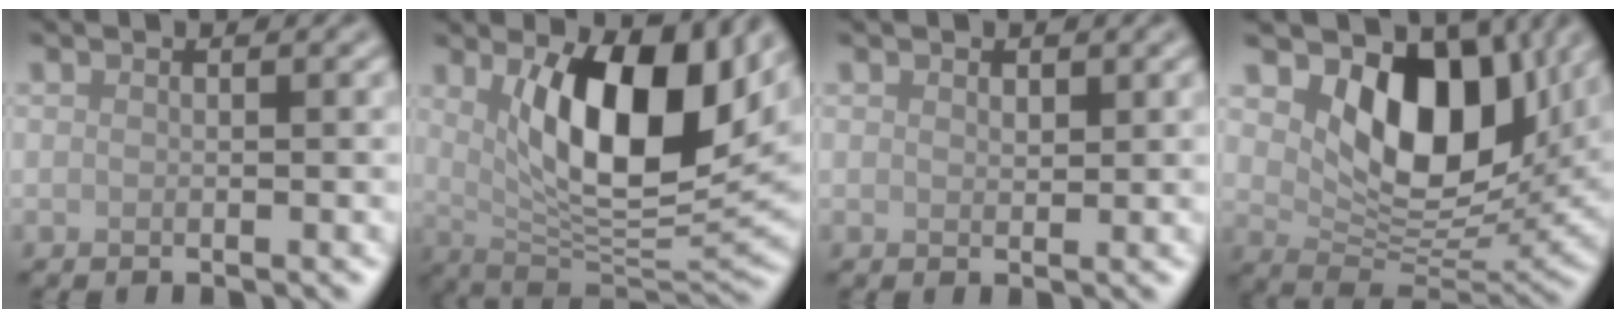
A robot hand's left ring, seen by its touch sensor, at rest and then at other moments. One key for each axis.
{"total": 11.7, "fx": 3.0, "fy": 4.8, "fz": 10.2, "tx": -0.153, "ty": -0.010, "tz": 0.054}
{"total": 0.8, "fx": 0.6, "fy": 0.5, "fz": 0.3, "tx": -0.005, "ty": -0.003, "tz": 0.010}
{"total": 10.2, "fx": 3.7, "fy": 6.3, "fz": 7.1, "tx": -0.106, "ty": -0.021, "tz": 0.065}